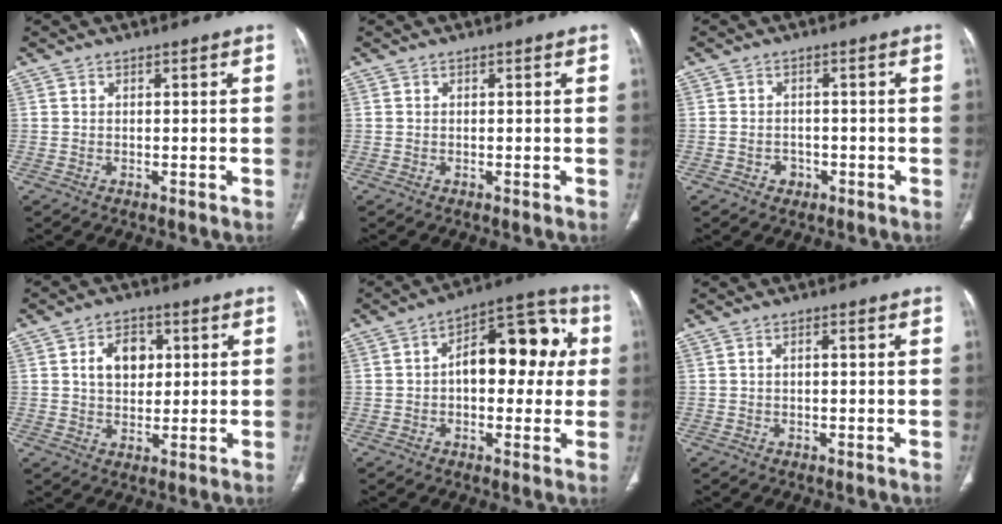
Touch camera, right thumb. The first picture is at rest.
{"total": 0.0}
{"total": 2.6, "force": [-1.1, 2.2, 0.8], "torque": [-0.003, 0.013, -0.013]}
{"total": 7.5, "force": [1.8, 5.3, 5.0], "torque": [-0.052, -0.001, 0.030]}
{"total": 16.2, "force": [1.8, 8.9, 13.4], "torque": [-0.145, 0.042, 0.020]}
{"total": 1.2, "force": [0.1, 0.5, 1.0], "torque": [-0.025, 0.006, 0.002]}